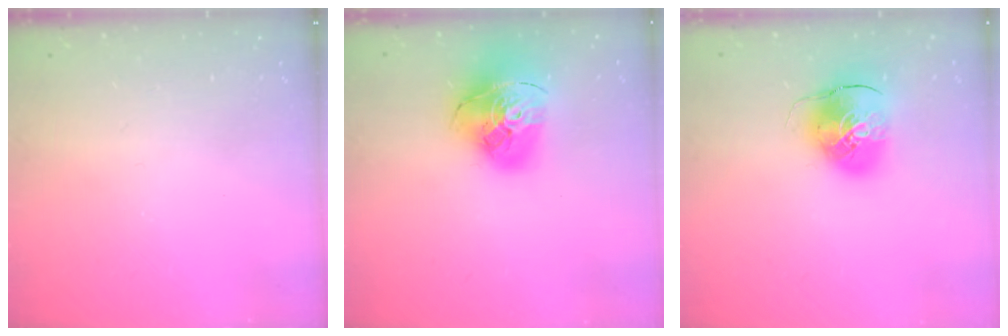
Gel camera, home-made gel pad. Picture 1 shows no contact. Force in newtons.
{"total": 19.9, "press": 19.8, "slide": 2.2}
{"total": 10.5, "press": 10.4, "slide": 1.8}